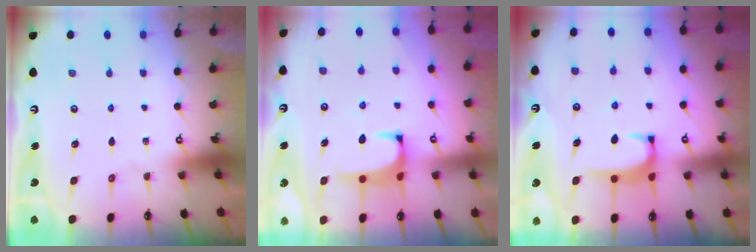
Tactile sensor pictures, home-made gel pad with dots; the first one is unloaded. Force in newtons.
{"total": 1.5, "press": 1.4, "slide": 0.6}
{"total": 1.8, "press": 1.7, "slide": 0.6}